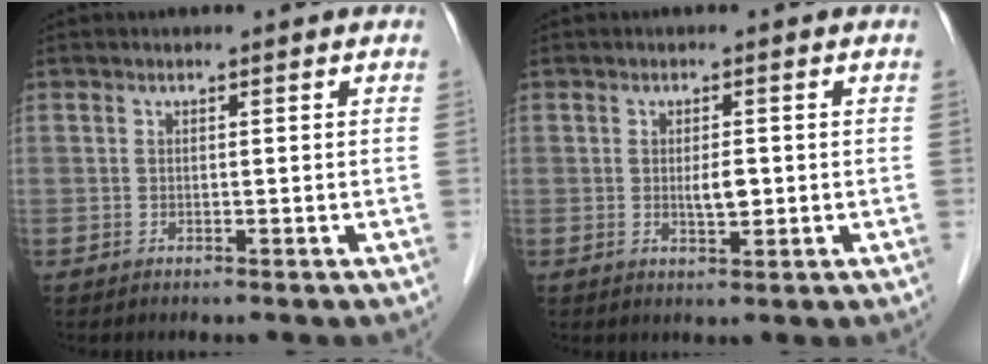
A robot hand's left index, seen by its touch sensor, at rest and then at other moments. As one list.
[{"total": 2.4, "force": [-0.1, 0.8, 2.2], "torque": [-0.040, -0.003, 0.000]}]